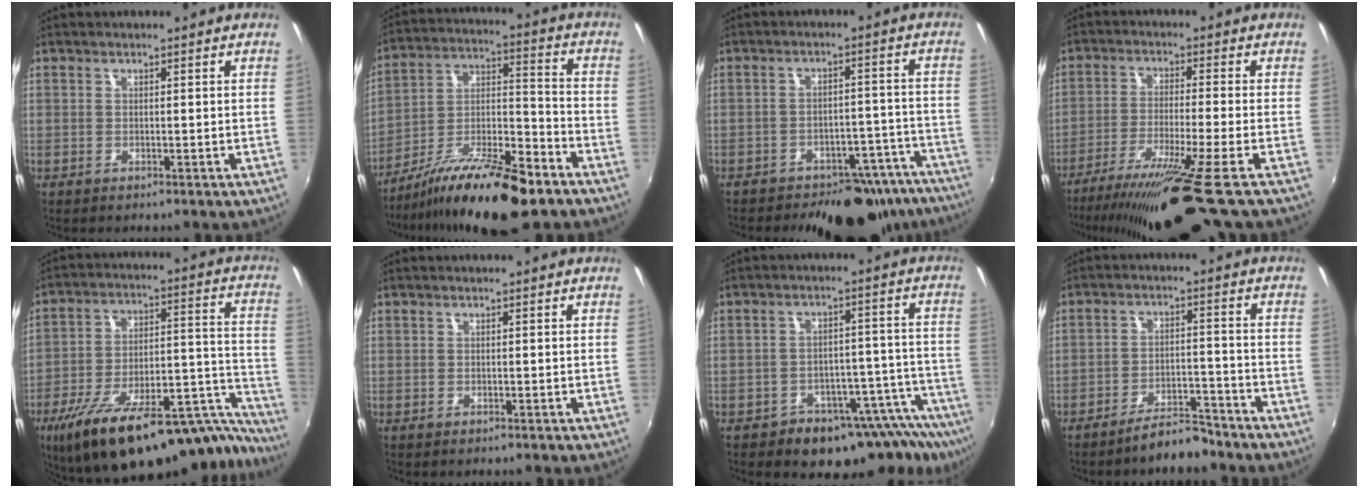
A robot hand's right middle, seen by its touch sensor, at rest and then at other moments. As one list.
[{"total": 18.8, "force": [-12.9, 4.3, 13.0], "torque": [-0.230, -0.010, -0.221]}, {"total": 16.8, "force": [-14.2, 7.4, 5.2], "torque": [-0.066, 0.043, -0.154]}, {"total": 14.7, "force": [-11.7, -2.5, 8.5], "torque": [-0.173, -0.039, -0.195]}, {"total": 31.8, "force": [-24.5, 9.1, 18.1], "torque": [-0.246, -0.005, -0.348]}, {"total": 0.0}, {"total": 13.3, "force": [-9.2, 7.7, 5.7], "torque": [-0.077, 0.022, -0.101]}, {"total": 6.2, "force": [-5.5, 1.5, 2.5], "torque": [-0.054, 0.016, -0.078]}]